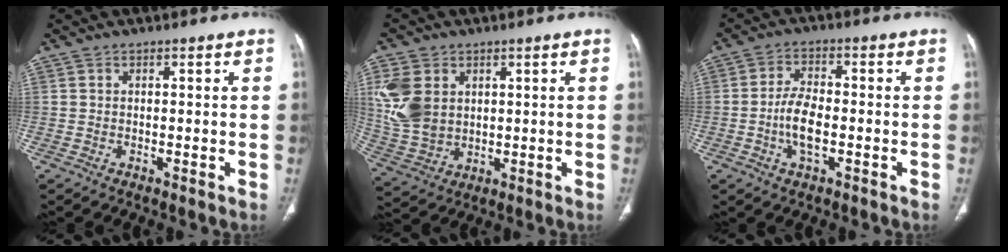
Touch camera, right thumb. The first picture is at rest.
{"total": 11.4, "force": [3.1, 8.4, 7.1], "torque": [-0.141, -0.009, 0.075]}
{"total": 6.5, "force": [-1.6, 3.1, 5.5], "torque": [-0.107, 0.013, -0.031]}